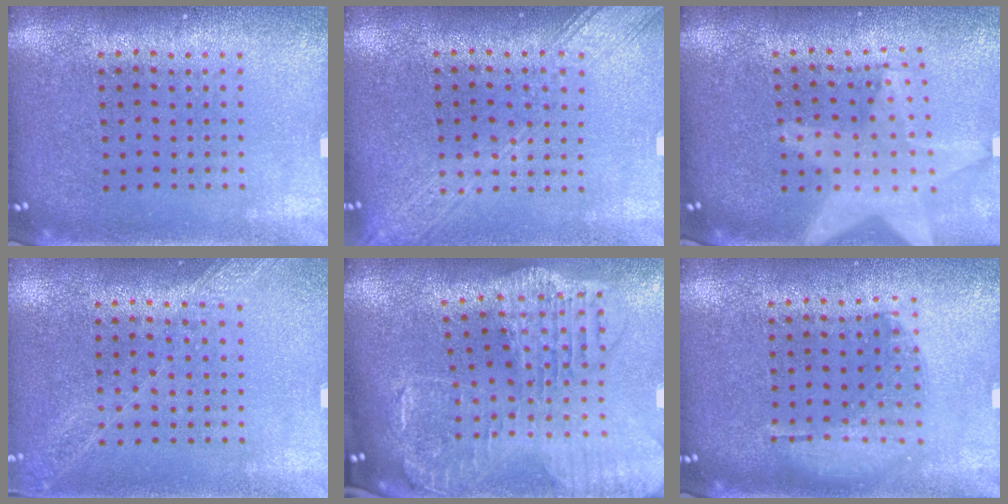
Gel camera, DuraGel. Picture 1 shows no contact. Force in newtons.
{"total": 2.0, "press": 2.0, "slide": 0.3}
{"total": 1.9, "press": 1.6, "slide": 1.0}
{"total": 1.3, "press": 1.2, "slide": 0.2}
{"total": 2.7, "press": 2.3, "slide": 1.4}
{"total": 1.0, "press": 0.9, "slide": 0.4}